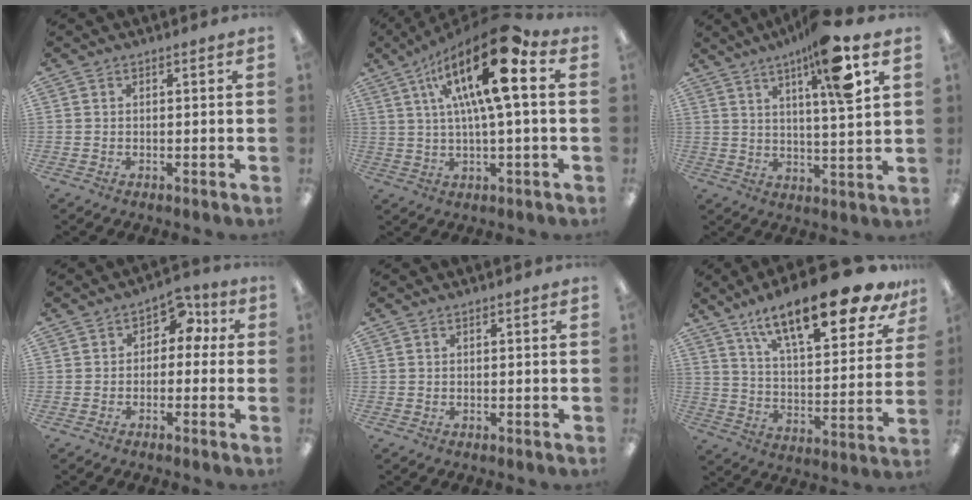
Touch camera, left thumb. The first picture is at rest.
{"total": 20.0, "force": [7.1, 5.7, 17.8], "torque": [-0.306, -0.026, 0.104]}
{"total": 13.6, "force": [7.4, 1.8, 11.2], "torque": [-0.182, -0.026, 0.111]}
{"total": 5.7, "force": [1.1, 4.3, 3.5], "torque": [-0.041, 0.001, 0.014]}
{"total": 0.0}
{"total": 22.0, "force": [15.8, 6.2, 14.0], "torque": [-0.212, -0.103, 0.259]}